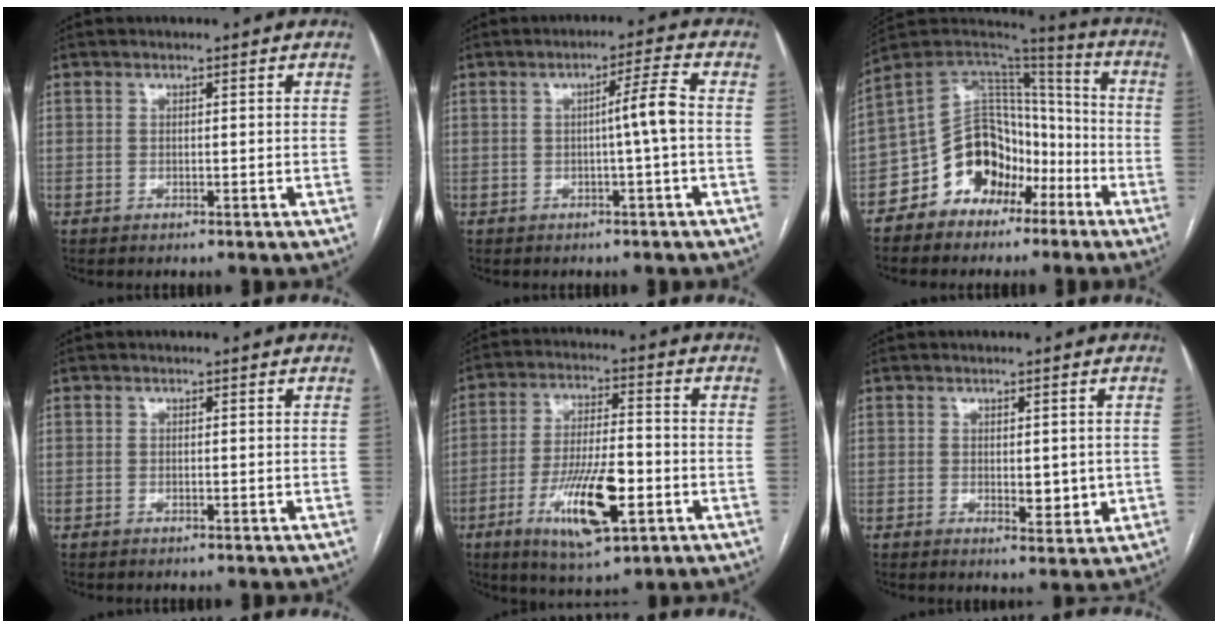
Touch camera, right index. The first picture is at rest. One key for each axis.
{"total": 4.3, "fx": -0.4, "fy": -0.7, "fz": 4.2, "tx": -0.064, "ty": 0.008, "tz": -0.007}
{"total": 14.1, "fx": -7.4, "fy": 9.8, "fz": 6.9, "tx": -0.134, "ty": 0.053, "tz": -0.129}
{"total": 0.0}
{"total": 13.4, "fx": -4.9, "fy": 3.4, "fz": 12.0, "tx": -0.227, "ty": -0.010, "tz": -0.078}
{"total": 3.8, "fx": -0.2, "fy": 1.7, "fz": 3.4, "tx": -0.046, "ty": -0.009, "tz": 0.003}